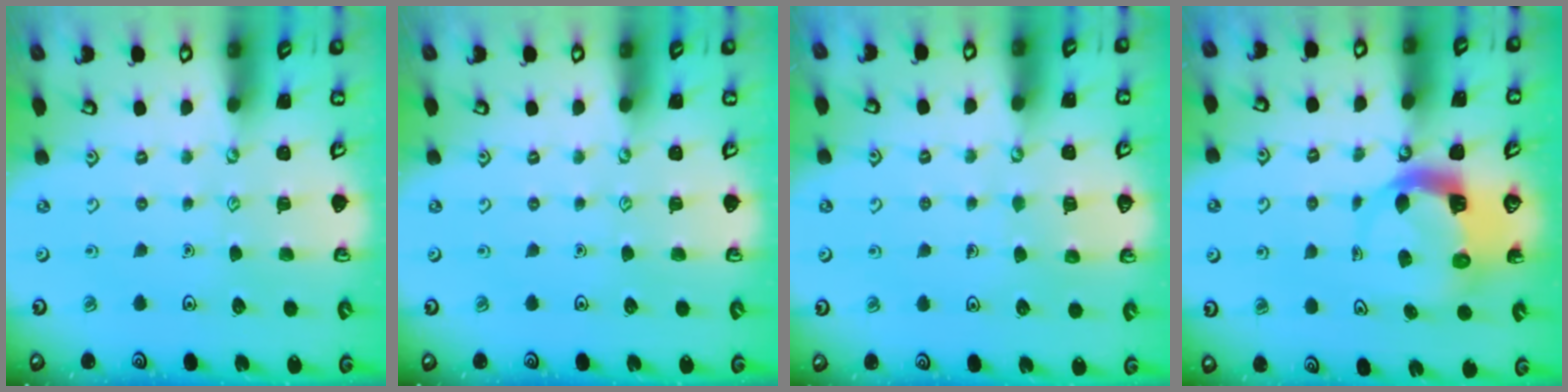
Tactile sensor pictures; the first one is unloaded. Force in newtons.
{"total": 0.0}
{"total": 3.9, "press": 3.9, "slide": 0.3}
{"total": 5.4, "press": 5.4, "slide": 0.7}